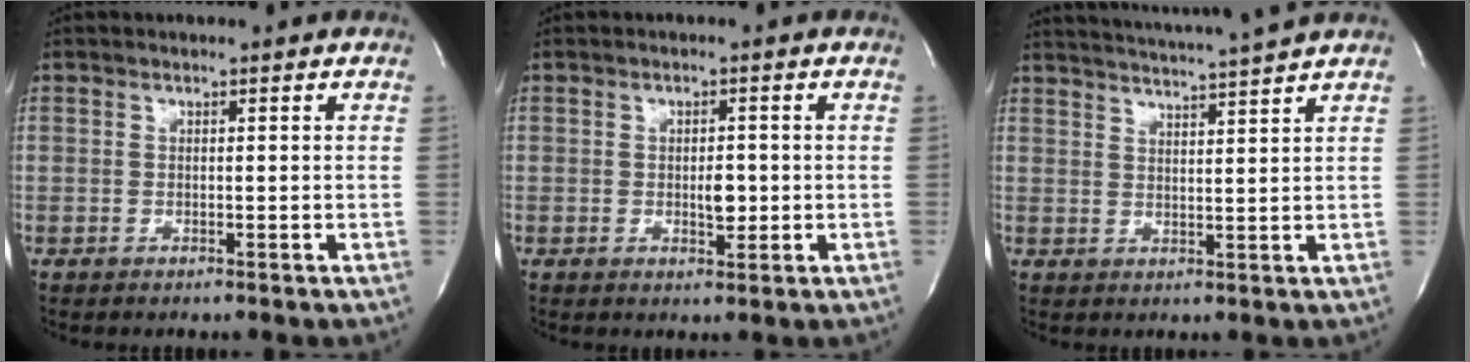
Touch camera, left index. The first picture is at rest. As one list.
[{"total": 2.5, "force": [-0.5, 1.2, 2.2], "torque": [-0.036, -0.005, -0.005]}, {"total": 10.3, "force": [9.5, -2.0, 3.4], "torque": [-0.065, -0.011, 0.136]}]